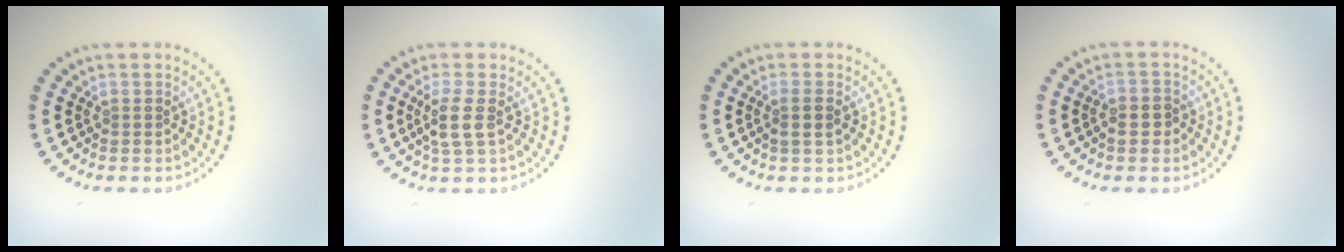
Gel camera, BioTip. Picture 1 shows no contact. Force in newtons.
{"total": 2.4, "press": 2.0, "slide": 1.4}
{"total": 1.5, "press": 1.3, "slide": 0.6}
{"total": 1.5, "press": 1.4, "slide": 0.5}